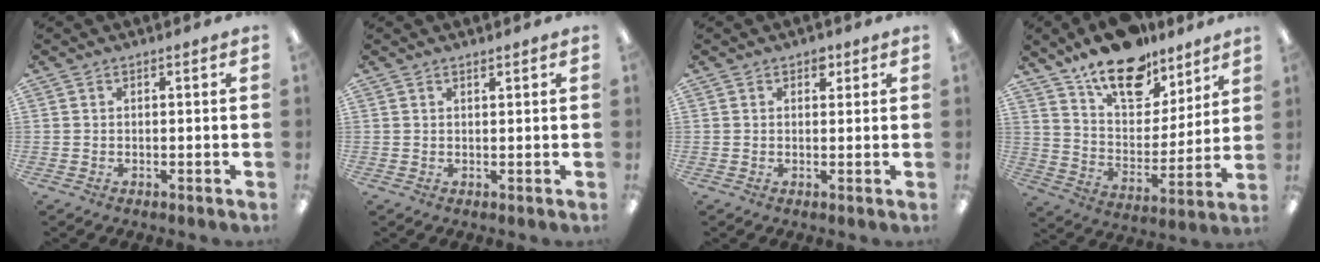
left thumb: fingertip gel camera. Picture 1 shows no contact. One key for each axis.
{"total": 0.8, "fx": 0.7, "fy": 0.1, "fz": 0.2, "tx": -0.005, "ty": -0.001, "tz": 0.014}
{"total": 2.5, "fx": 1.4, "fy": 1.6, "fz": 1.2, "tx": -0.009, "ty": -0.002, "tz": 0.022}
{"total": 17.9, "fx": 13.4, "fy": 8.8, "fz": 8.0, "tx": -0.141, "ty": -0.082, "tz": 0.239}